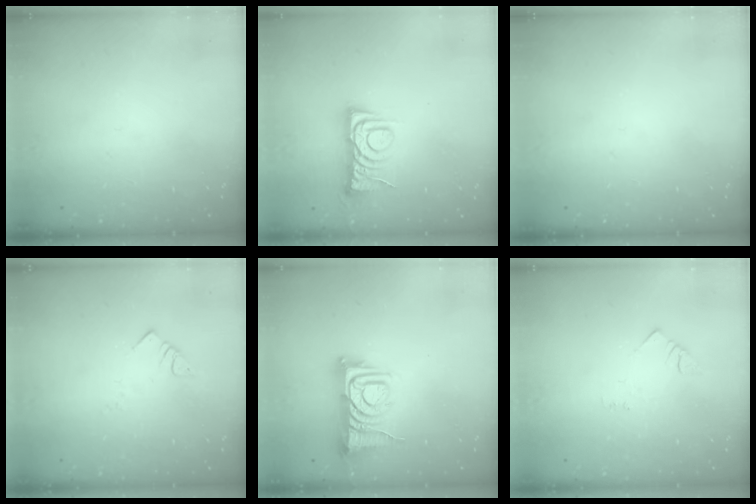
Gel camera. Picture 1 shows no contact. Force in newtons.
{"total": 6.8, "press": 6.8, "slide": 0.6}
{"total": 0.0}
{"total": 3.4, "press": 3.4, "slide": 0.3}
{"total": 9.4, "press": 9.3, "slide": 1.2}
{"total": 1.5, "press": 1.5, "slide": 0.3}